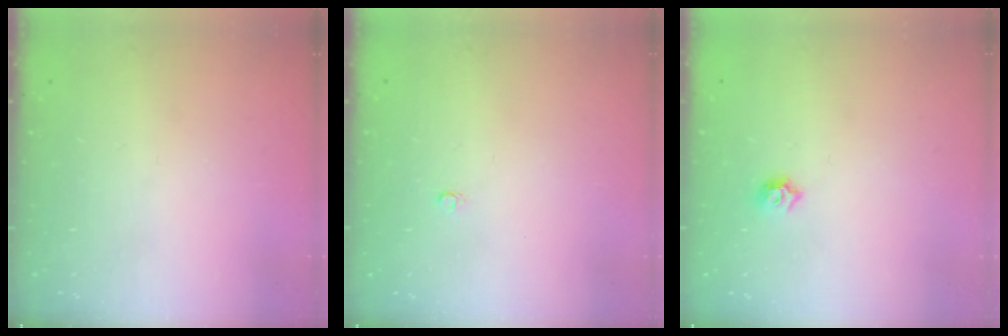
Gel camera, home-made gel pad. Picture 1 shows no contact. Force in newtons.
{"total": 2.4, "press": 2.4, "slide": 0.2}
{"total": 4.0, "press": 3.9, "slide": 0.8}